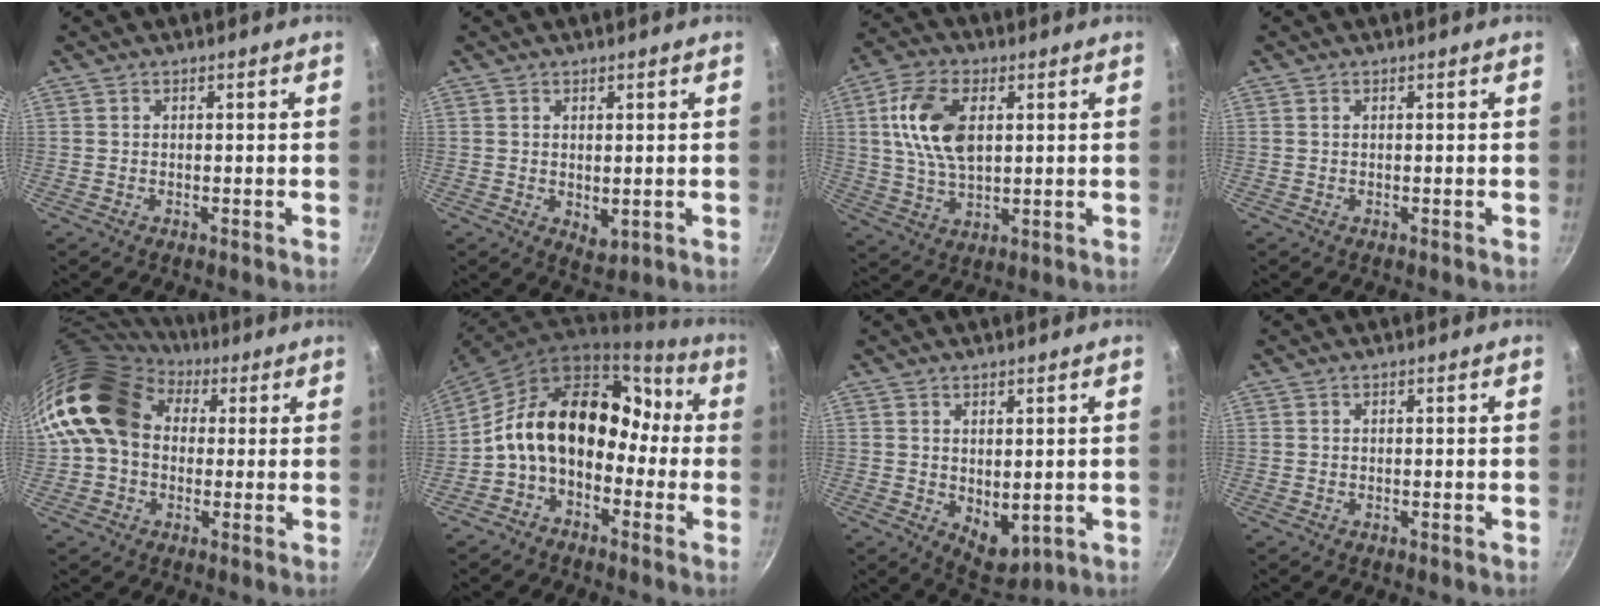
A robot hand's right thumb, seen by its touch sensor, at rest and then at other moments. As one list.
[{"total": 3.1, "force": [0.5, 1.8, 2.4], "torque": [-0.033, -0.013, 0.010]}, {"total": 12.8, "force": [2.9, 7.4, 10.1], "torque": [-0.179, 0.002, 0.050]}, {"total": 0.0}, {"total": 15.4, "force": [3.0, 12.0, 9.1], "torque": [-0.141, 0.028, 0.039]}, {"total": 18.0, "force": [-1.8, 12.8, 12.4], "torque": [-0.167, 0.075, -0.050]}, {"total": 5.9, "force": [0.6, 3.6, 4.7], "torque": [-0.048, -0.018, 0.026]}, {"total": 0.0}]